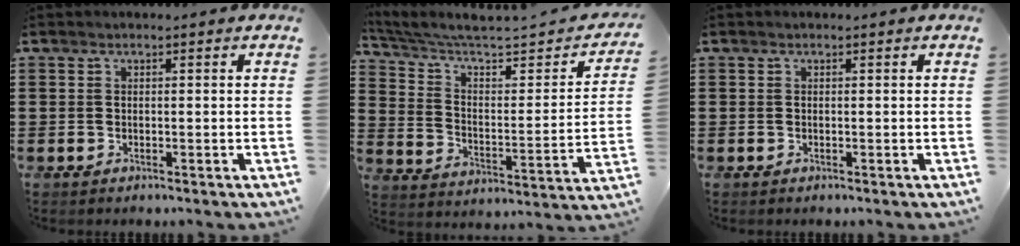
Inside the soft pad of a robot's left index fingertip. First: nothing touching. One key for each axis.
{"total": 4.6, "fx": 3.3, "fy": 1.3, "fz": 2.9, "tx": -0.077, "ty": -0.029, "tz": 0.047}
{"total": 0.0}